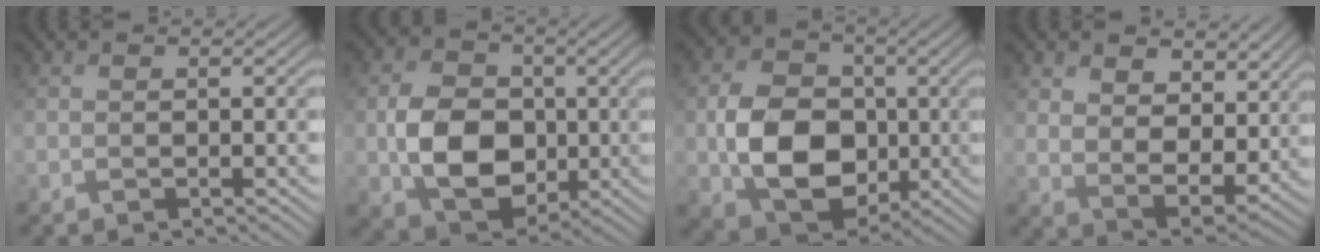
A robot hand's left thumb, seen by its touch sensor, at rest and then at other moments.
{"total": 9.6, "force": [-1.2, 7.4, 6.0], "torque": [-0.132, -0.011, -0.023]}
{"total": 10.9, "force": [-1.5, 8.3, 6.9], "torque": [-0.146, -0.013, -0.026]}
{"total": 8.7, "force": [4.3, 5.6, 5.0], "torque": [-0.121, -0.018, 0.078]}